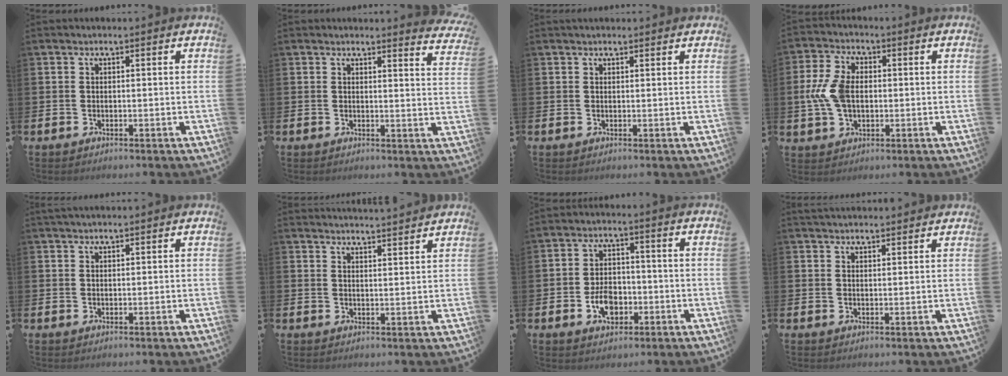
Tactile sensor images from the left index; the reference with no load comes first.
{"total": 2.6, "force": [2.6, 0.0, 0.0], "torque": [0.012, -0.022, 0.042]}
{"total": 0.9, "force": [0.8, 0.3, 0.2], "torque": [0.008, 0.000, 0.011]}
{"total": 7.2, "force": [0.2, 4.5, 5.5], "torque": [-0.127, 0.010, 0.000]}
{"total": 1.1, "force": [1.1, 0.1, 0.3], "torque": [-0.008, 0.001, 0.020]}
{"total": 3.5, "force": [3.5, -0.5, -0.1], "torque": [-0.004, -0.023, 0.063]}
{"total": 4.7, "force": [-1.6, 3.2, 3.1], "torque": [-0.049, 0.004, -0.031]}
{"total": 2.4, "force": [2.3, 0.4, 0.1], "torque": [0.001, -0.010, 0.042]}